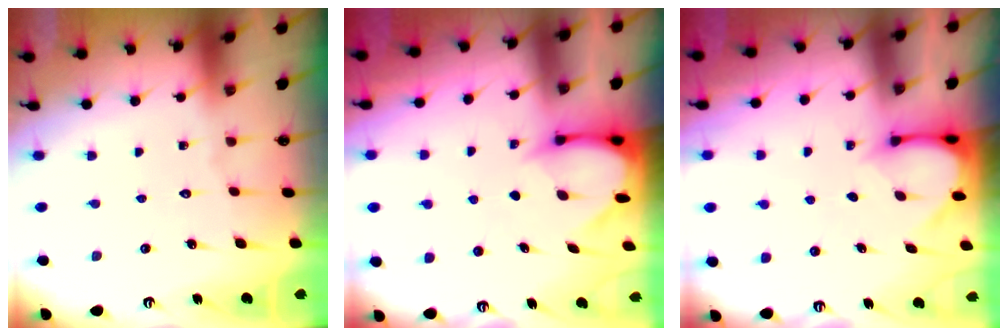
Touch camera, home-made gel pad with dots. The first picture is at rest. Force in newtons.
{"total": 3.3, "press": 3.3, "slide": 0.2}
{"total": 3.0, "press": 3.0, "slide": 0.4}